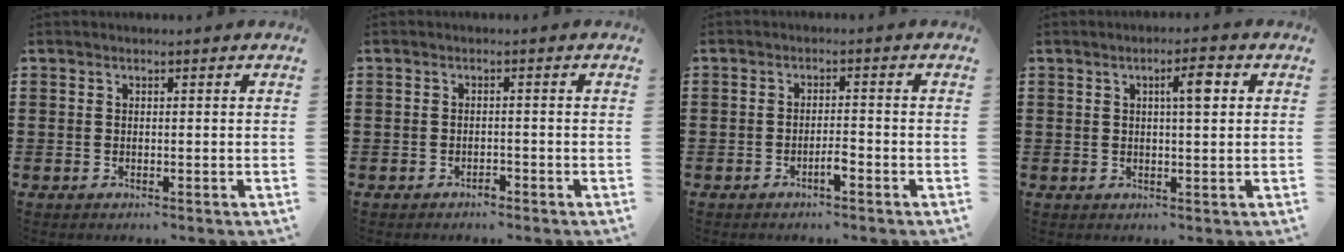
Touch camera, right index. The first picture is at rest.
{"total": 1.2, "force": [-1.1, 0.4, 0.3], "torque": [-0.011, -0.001, -0.023]}
{"total": 2.3, "force": [-1.5, 0.4, 1.8], "torque": [-0.033, 0.001, -0.026]}
{"total": 3.9, "force": [1.2, 0.8, 3.6], "torque": [-0.057, 0.005, 0.012]}